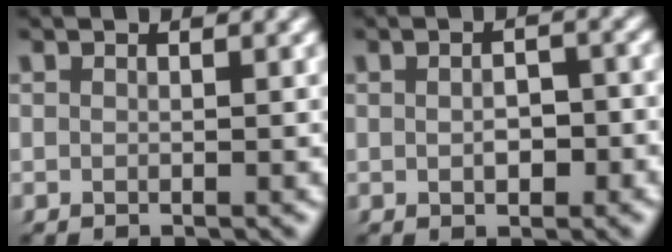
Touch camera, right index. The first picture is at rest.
{"total": 1.8, "force": [-0.6, 1.1, 1.2], "torque": [-0.017, -0.004, -0.010]}